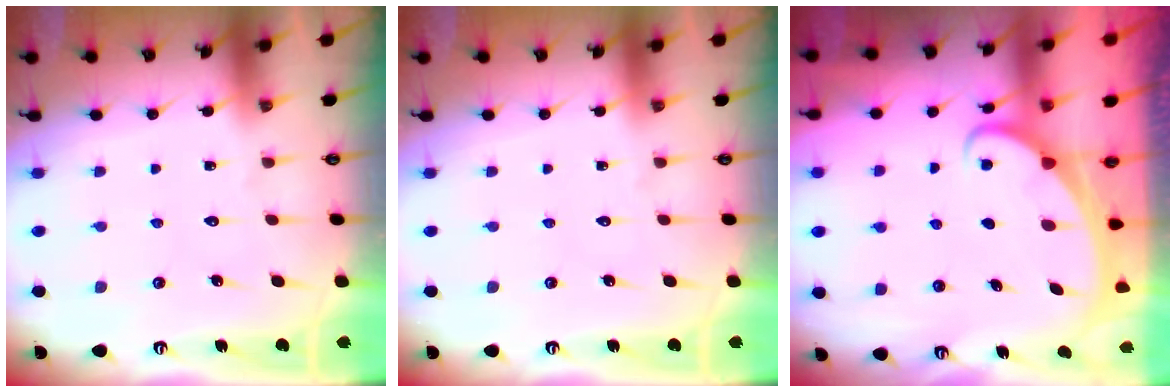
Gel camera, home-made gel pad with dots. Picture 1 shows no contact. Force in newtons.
{"total": 0.0}
{"total": 2.3, "press": 2.3, "slide": 0.4}